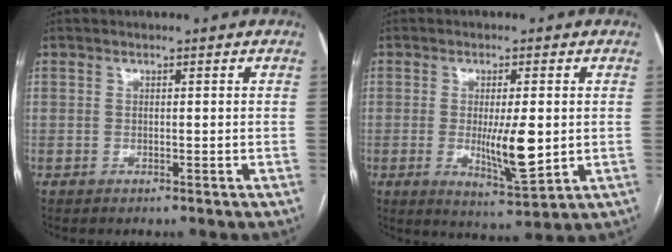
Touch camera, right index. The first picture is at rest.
{"total": 8.0, "force": [-0.4, 1.6, 7.8], "torque": [-0.133, -0.018, -0.002]}